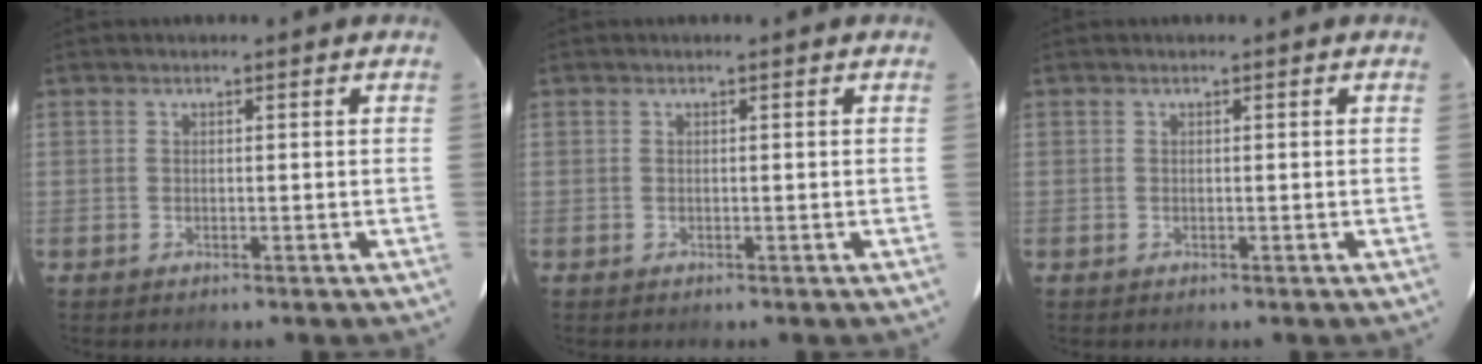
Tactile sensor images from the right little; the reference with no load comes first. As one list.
[{"total": 0.0}, {"total": 0.0}]